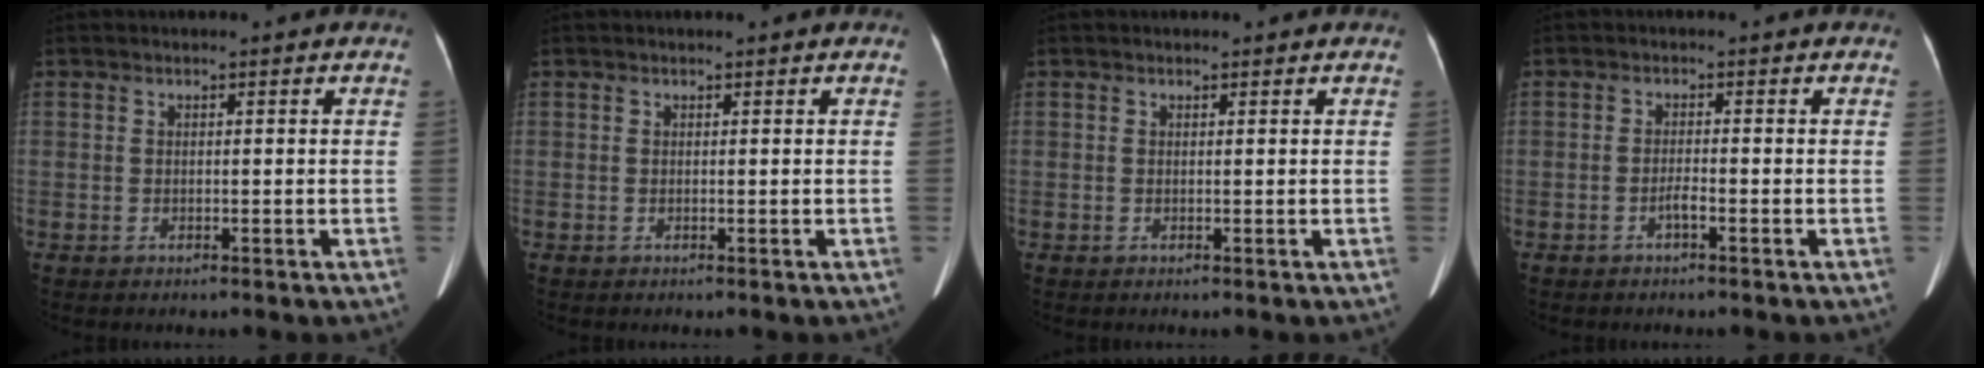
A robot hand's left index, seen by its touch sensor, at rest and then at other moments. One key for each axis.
{"total": 1.0, "fx": 0.9, "fy": 0.1, "fz": 0.4, "tx": -0.009, "ty": 0.003, "tz": 0.011}
{"total": 1.0, "fx": 0.9, "fy": 0.3, "fz": 0.4, "tx": -0.008, "ty": 0.000, "tz": 0.009}
{"total": 1.3, "fx": -1.1, "fy": -0.2, "fz": 0.7, "tx": -0.007, "ty": -0.006, "tz": -0.017}